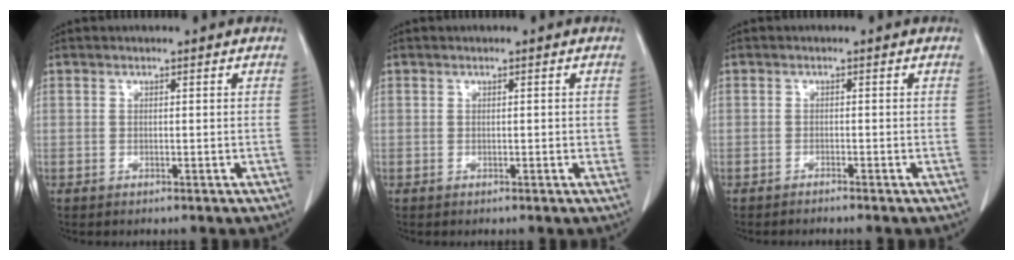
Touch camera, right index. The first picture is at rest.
{"total": 0.9, "force": [0.0, 0.4, 0.9], "torque": [-0.010, 0.001, 0.001]}
{"total": 1.3, "force": [-1.2, -0.3, 0.4], "torque": [-0.007, 0.002, -0.018]}